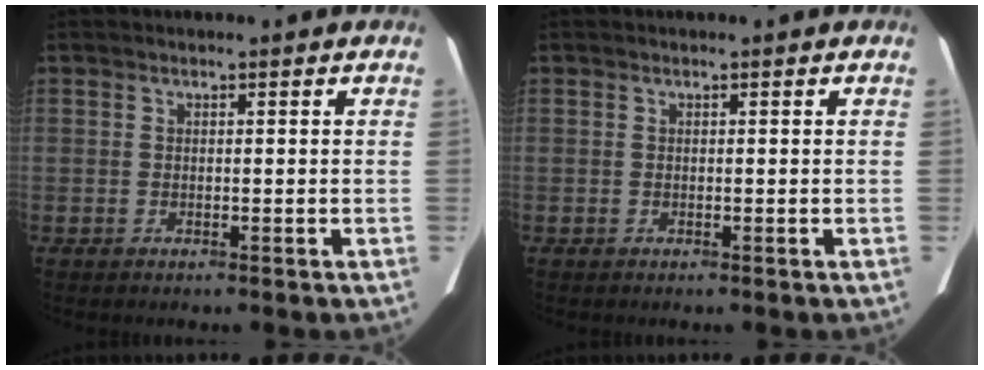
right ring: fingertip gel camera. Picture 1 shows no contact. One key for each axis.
{"total": 0.0}